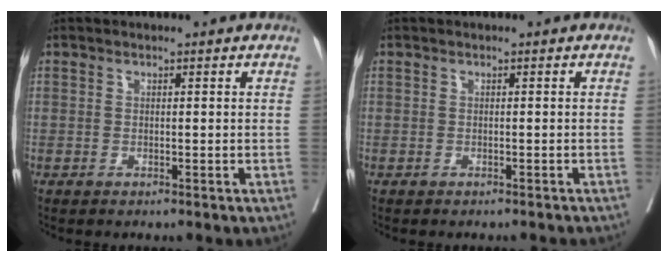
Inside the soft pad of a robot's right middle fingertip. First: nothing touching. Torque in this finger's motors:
{"motor_torque": [-0.53, -0.16, -0.14, -0.01]}